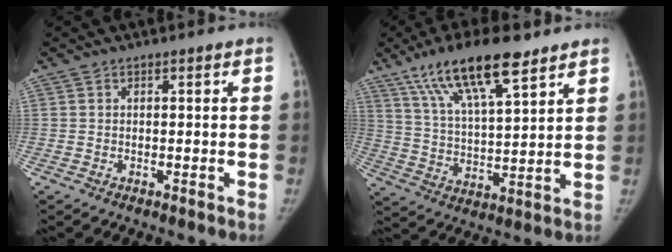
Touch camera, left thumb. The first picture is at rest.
{"total": 16.8, "force": [10.7, 4.7, 12.1], "torque": [-0.200, -0.032, 0.198]}